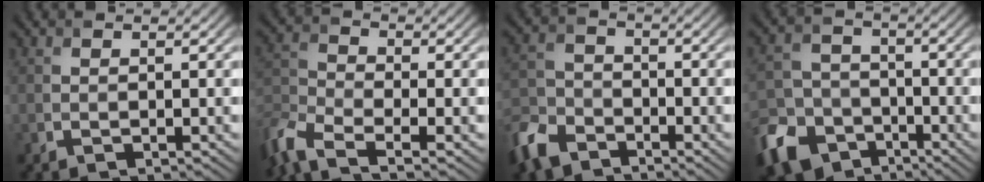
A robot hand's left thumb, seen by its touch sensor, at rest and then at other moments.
{"total": 7.2, "force": [-5.2, 2.4, 4.3], "torque": [-0.107, -0.015, -0.121]}
{"total": 7.6, "force": [-5.6, 4.1, 3.2], "torque": [-0.088, -0.010, -0.132]}
{"total": 10.9, "force": [-6.3, 7.5, 4.9], "torque": [-0.135, -0.029, -0.129]}